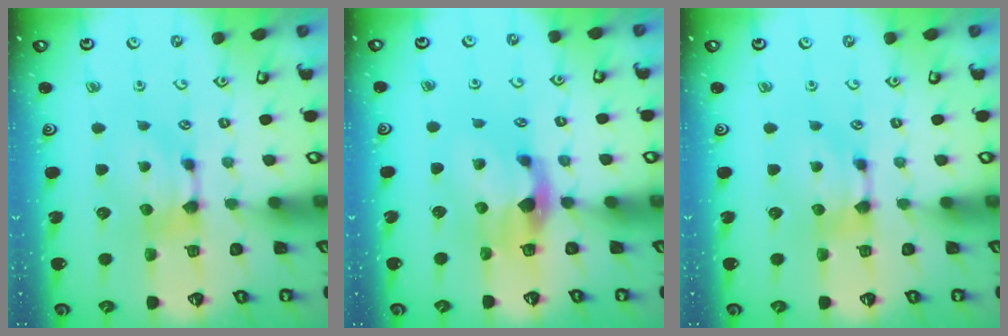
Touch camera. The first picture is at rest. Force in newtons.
{"total": 3.0, "press": 2.6, "slide": 1.5}
{"total": 0.0}